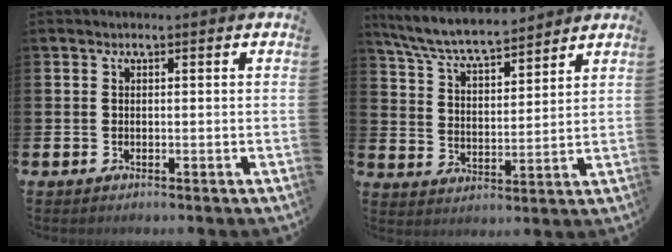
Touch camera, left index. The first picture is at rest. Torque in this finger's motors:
{"motor_torque": [0.21, -0.33, 0.79, 0.21]}